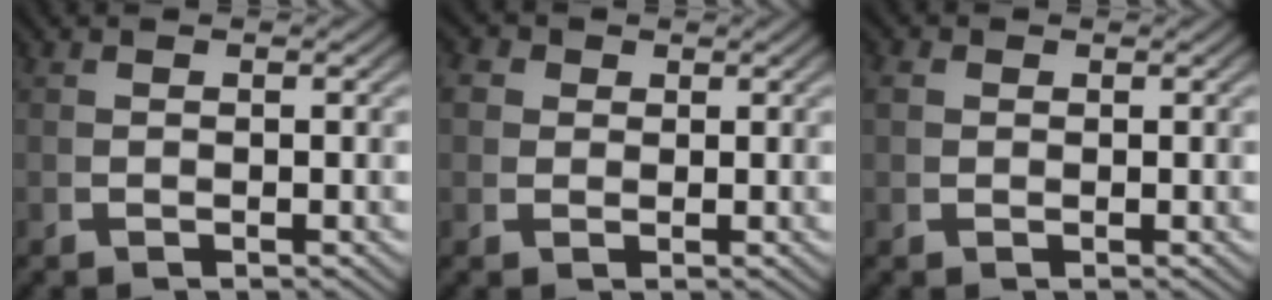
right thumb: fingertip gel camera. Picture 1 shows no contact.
{"total": 3.3, "force": [1.2, 2.8, 1.3], "torque": [-0.035, -0.005, 0.022]}
{"total": 1.3, "force": [0.5, 1.1, 0.5], "torque": [-0.015, -0.007, 0.015]}